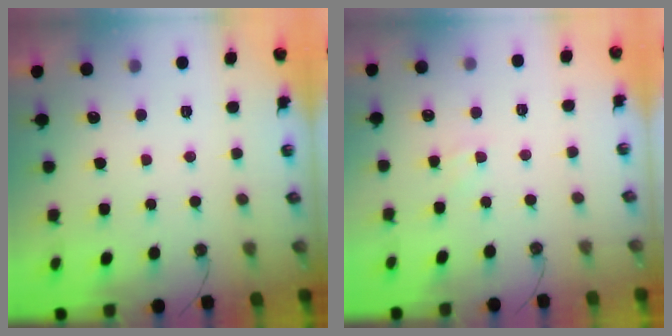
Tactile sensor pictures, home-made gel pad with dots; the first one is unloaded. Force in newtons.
{"total": 2.9, "press": 2.9, "slide": 0.5}